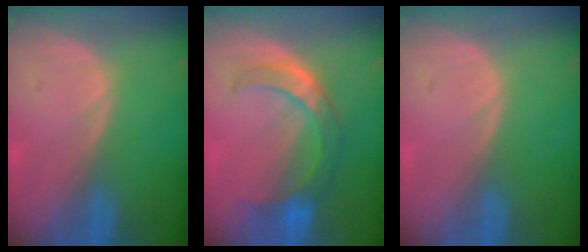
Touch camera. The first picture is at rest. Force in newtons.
{"total": 7.1, "press": 7.0, "slide": 1.5}
{"total": 0.0}